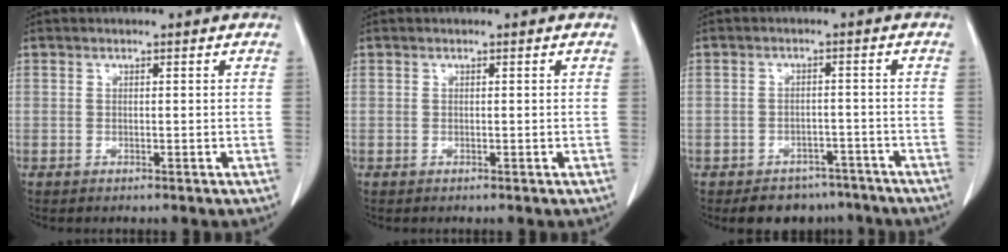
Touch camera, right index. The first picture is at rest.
{"total": 0.0}
{"total": 6.8, "force": [-5.5, 4.0, 0.8], "torque": [0.010, 0.011, -0.073]}